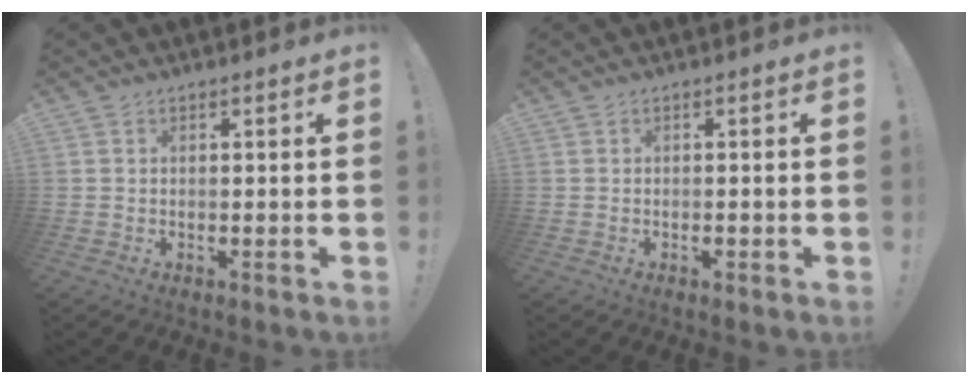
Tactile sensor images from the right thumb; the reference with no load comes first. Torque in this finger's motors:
{"motor_torque": [0.29, -0.06, 0.32, -0.35, 0.01]}